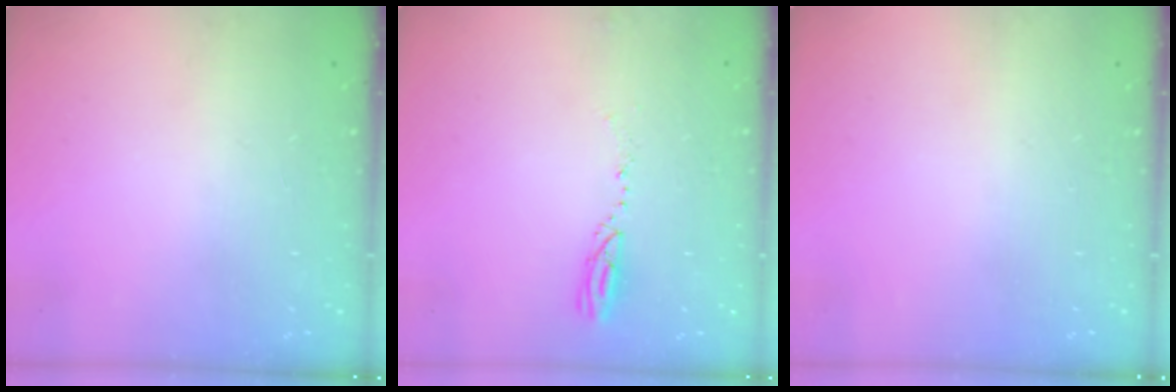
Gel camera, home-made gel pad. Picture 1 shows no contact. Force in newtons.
{"total": 3.1, "press": 3.0, "slide": 0.8}
{"total": 0.0}